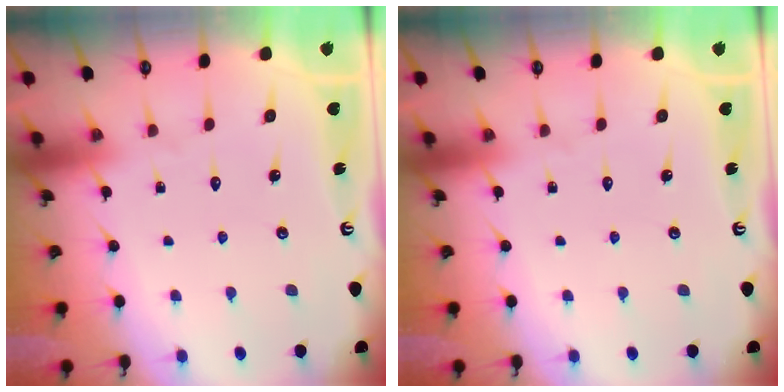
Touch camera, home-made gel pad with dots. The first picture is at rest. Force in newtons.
{"total": 0.0}